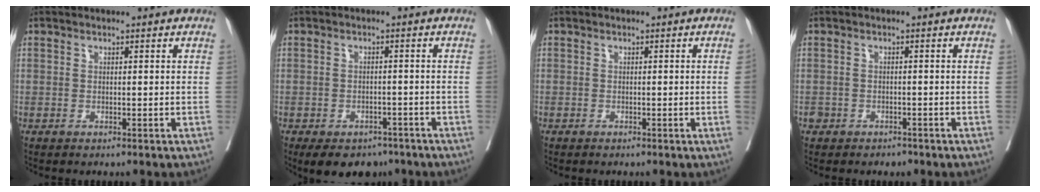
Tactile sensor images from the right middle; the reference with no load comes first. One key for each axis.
{"total": 8.4, "fx": -6.1, "fy": 4.8, "fz": 3.2, "tx": -0.040, "ty": 0.005, "tz": -0.085}
{"total": 1.0, "fx": -0.1, "fy": -0.4, "fz": 0.8, "tx": -0.005, "ty": 0.000, "tz": -0.002}
{"total": 2.3, "fx": -1.6, "fy": 1.6, "fz": 0.2, "tx": -0.008, "ty": 0.005, "tz": -0.027}